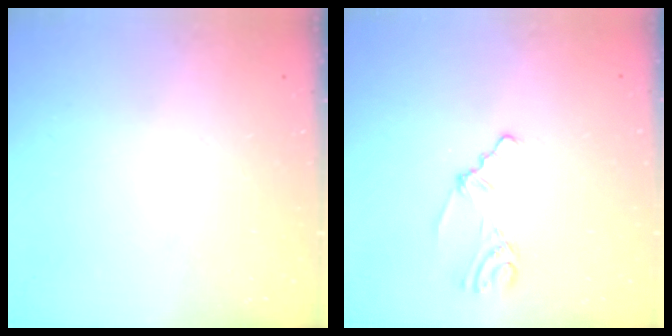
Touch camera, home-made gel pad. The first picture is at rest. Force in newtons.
{"total": 1.7, "press": 1.7, "slide": 0.4}